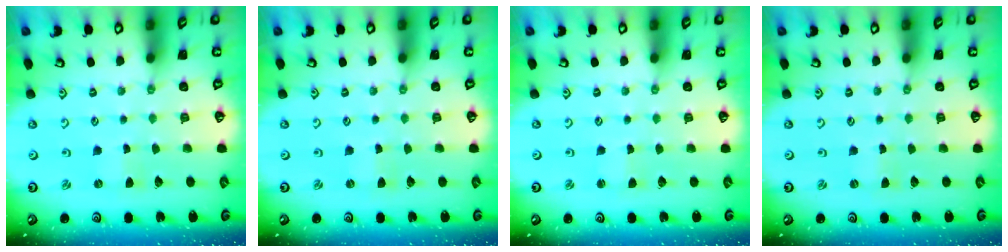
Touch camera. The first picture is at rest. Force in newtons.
{"total": 0.0}
{"total": 1.1, "press": 1.1, "slide": 0.1}
{"total": 0.0}